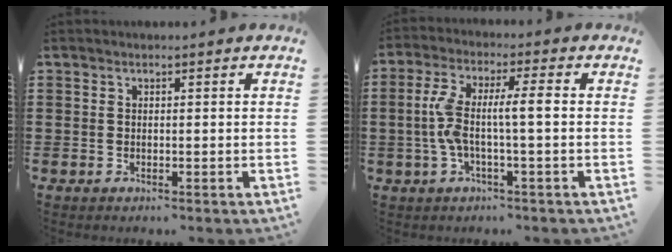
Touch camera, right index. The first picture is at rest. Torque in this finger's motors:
{"motor_torque": [1.19, -0.36, 0.41, 0.16]}